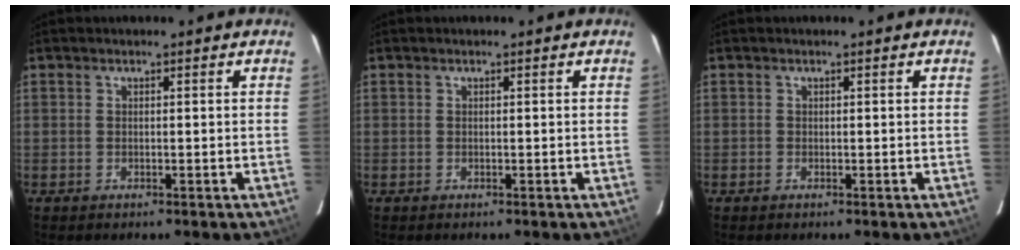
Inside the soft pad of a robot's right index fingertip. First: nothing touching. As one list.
[{"total": 0.0}, {"total": 0.0}]